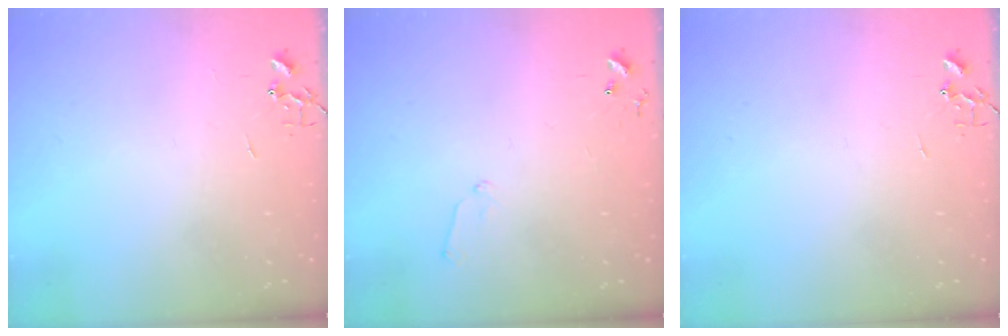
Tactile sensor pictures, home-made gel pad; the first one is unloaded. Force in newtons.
{"total": 6.0, "press": 6.0, "slide": 0.6}
{"total": 0.0}